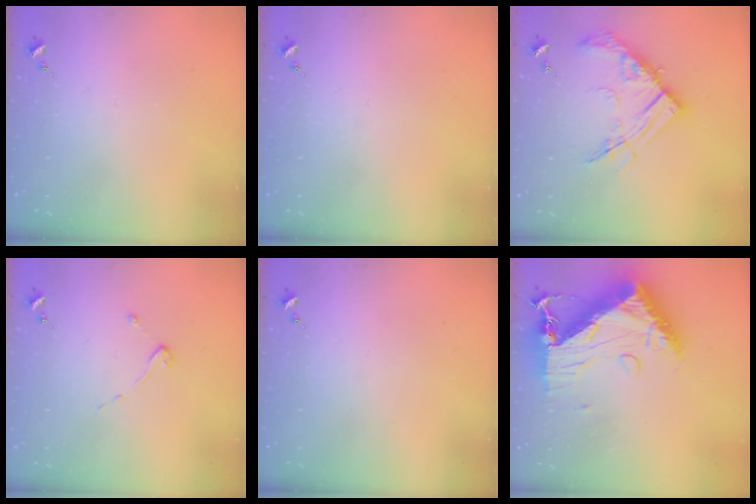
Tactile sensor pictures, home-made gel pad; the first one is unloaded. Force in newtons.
{"total": 0.0}
{"total": 15.4, "press": 15.3, "slide": 1.8}
{"total": 2.9, "press": 2.8, "slide": 0.3}
{"total": 0.0}
{"total": 20.9, "press": 20.8, "slide": 1.9}